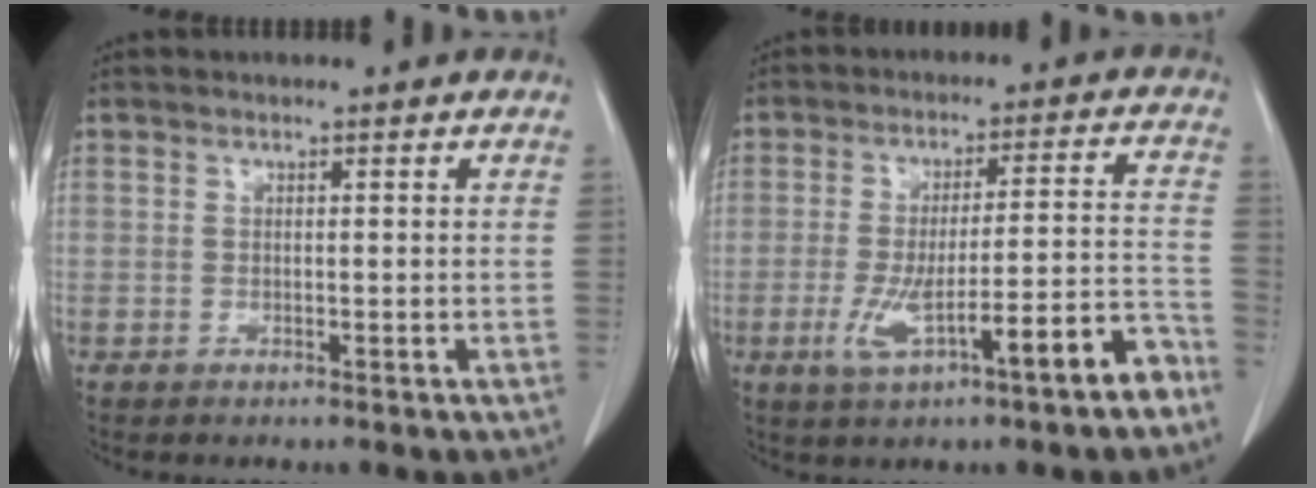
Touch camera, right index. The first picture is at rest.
{"total": 12.4, "force": [-6.3, 0.9, 10.6], "torque": [-0.165, 0.015, -0.090]}